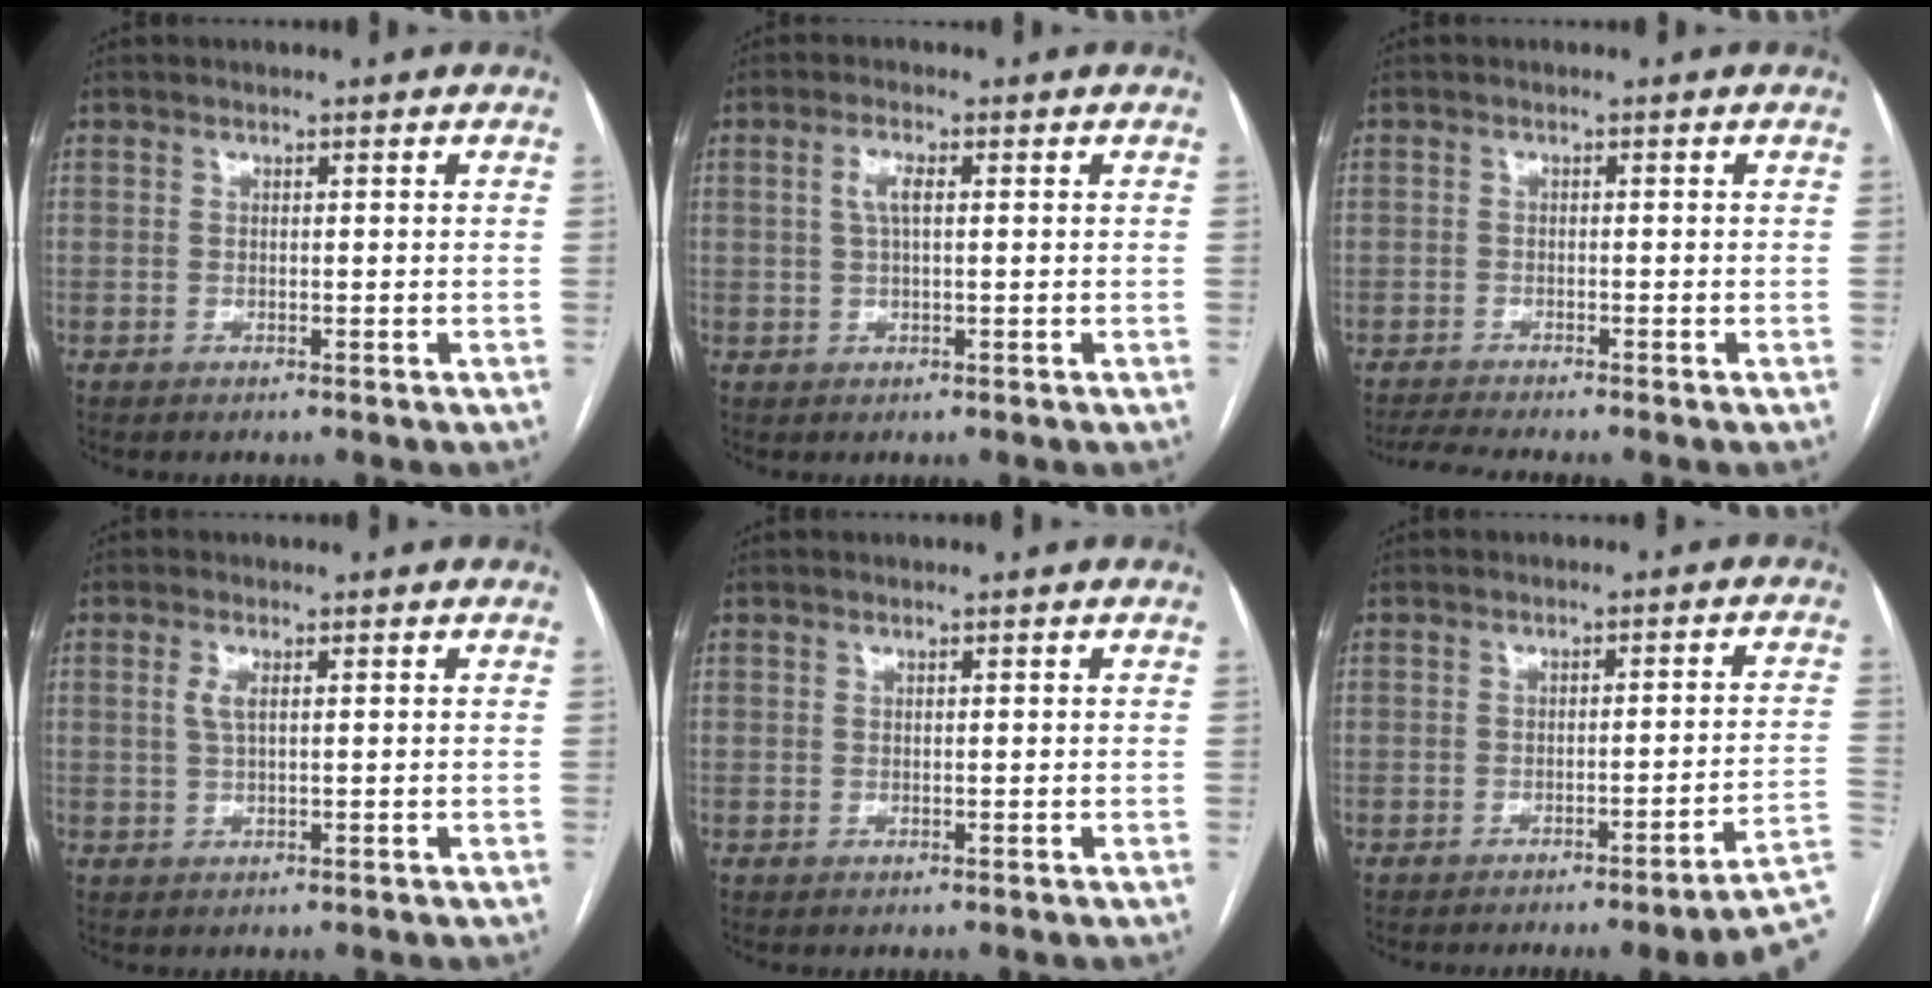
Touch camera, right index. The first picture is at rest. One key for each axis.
{"total": 2.7, "fx": 0.6, "fy": 0.7, "fz": 2.6, "tx": -0.054, "ty": 0.006, "tz": 0.012}
{"total": 2.7, "fx": -2.5, "fy": -0.6, "fz": 0.5, "tx": -0.020, "ty": -0.017, "tz": -0.050}
{"total": 2.2, "fx": 0.6, "fy": 0.6, "fz": 2.0, "tx": -0.047, "ty": 0.000, "tz": 0.014}
{"total": 0.0}
{"total": 9.2, "fx": -5.6, "fy": -0.9, "fz": 7.3, "tx": -0.061, "ty": 0.009, "tz": -0.073}